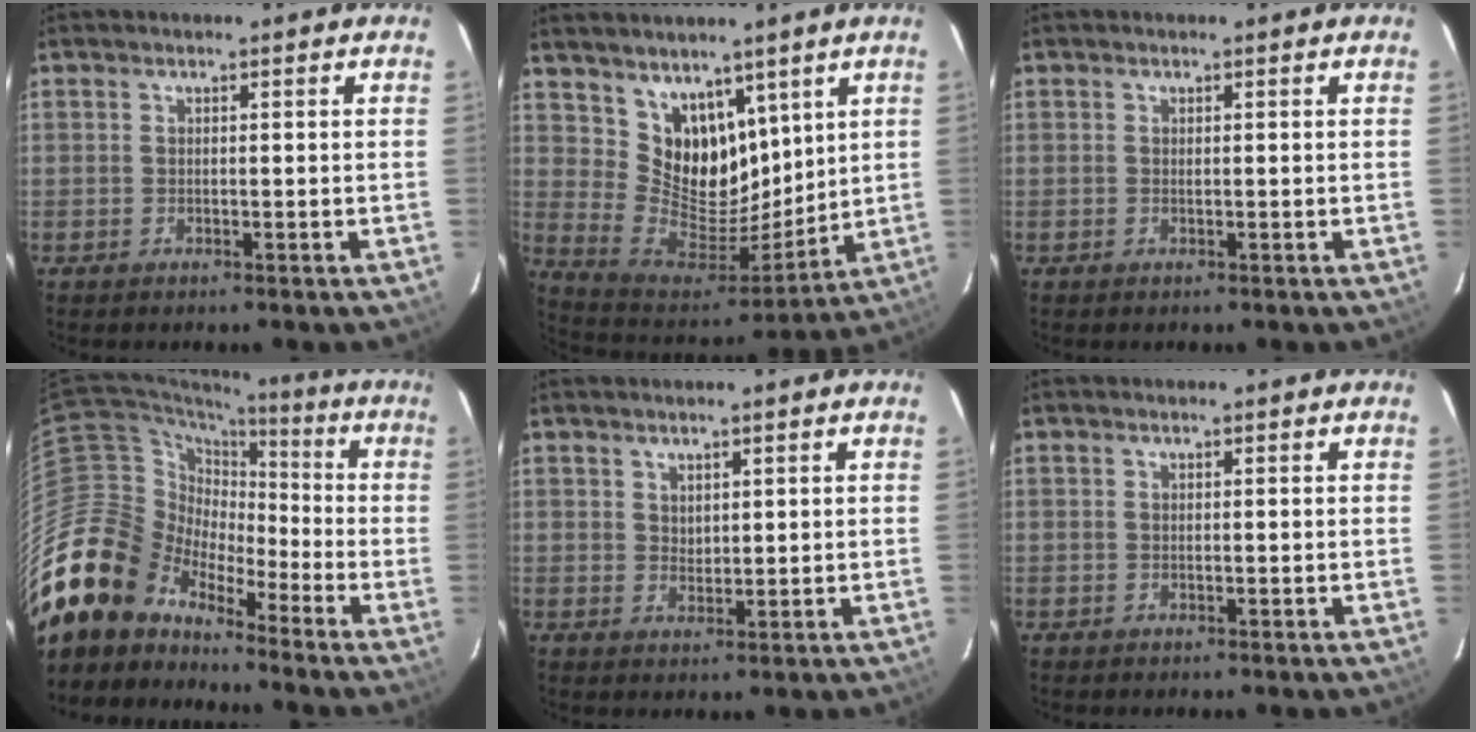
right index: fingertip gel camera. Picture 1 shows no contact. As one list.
[{"total": 13.5, "force": [8.3, 9.0, 5.6], "torque": [-0.099, -0.009, 0.173]}, {"total": 0.0}, {"total": 18.7, "force": [-14.6, 10.5, 5.2], "torque": [-0.114, 0.016, -0.271]}, {"total": 2.0, "force": [1.4, 1.2, 0.6], "torque": [-0.006, 0.001, 0.028]}, {"total": 0.0}]